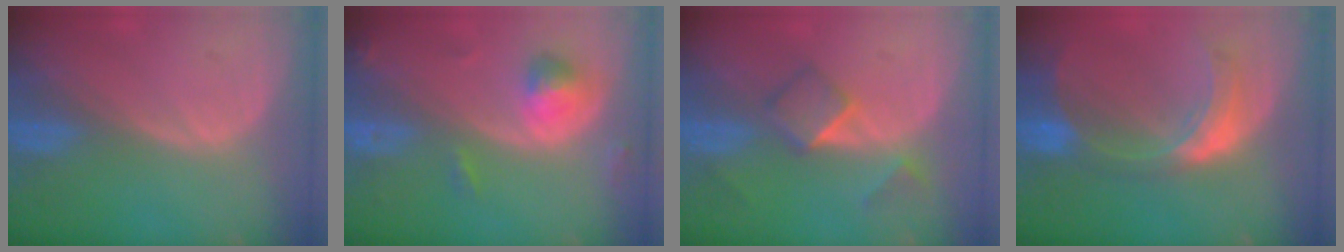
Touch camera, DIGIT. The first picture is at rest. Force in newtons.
{"total": 4.5, "press": 4.5, "slide": 0.6}
{"total": 5.2, "press": 4.6, "slide": 2.5}
{"total": 8.1, "press": 7.1, "slide": 3.7}